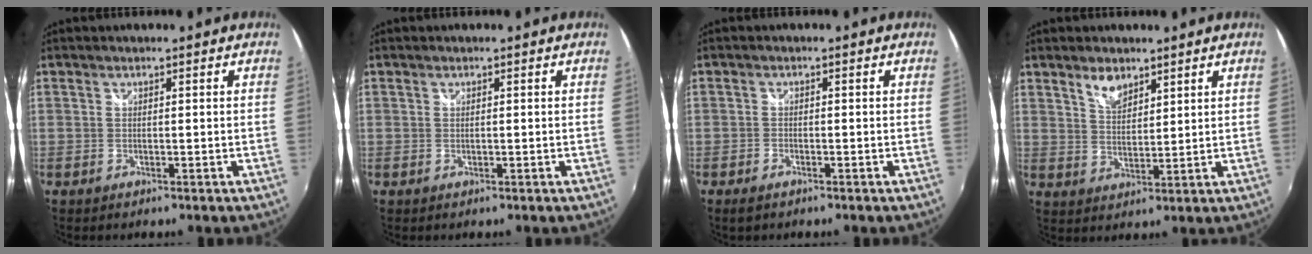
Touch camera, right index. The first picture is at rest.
{"total": 0.0}
{"total": 2.0, "force": [-1.5, 0.9, 0.9], "torque": [-0.026, -0.004, -0.030]}
{"total": 4.8, "force": [3.4, 2.3, 2.6], "torque": [-0.041, 0.002, 0.062]}